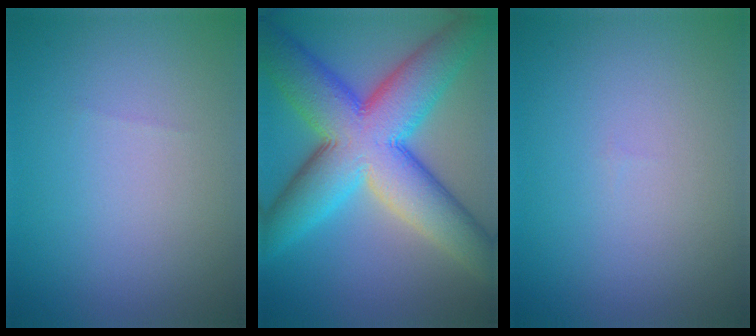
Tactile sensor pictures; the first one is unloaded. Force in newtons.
{"total": 13.6, "press": 13.6, "slide": 0.4}
{"total": 0.0}